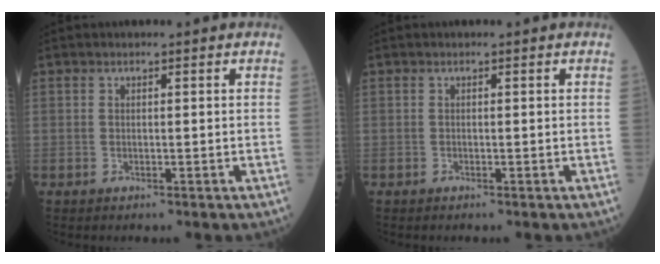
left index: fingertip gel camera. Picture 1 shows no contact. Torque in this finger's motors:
{"motor_torque": [0.02, 0.02, 0.00, 0.00]}